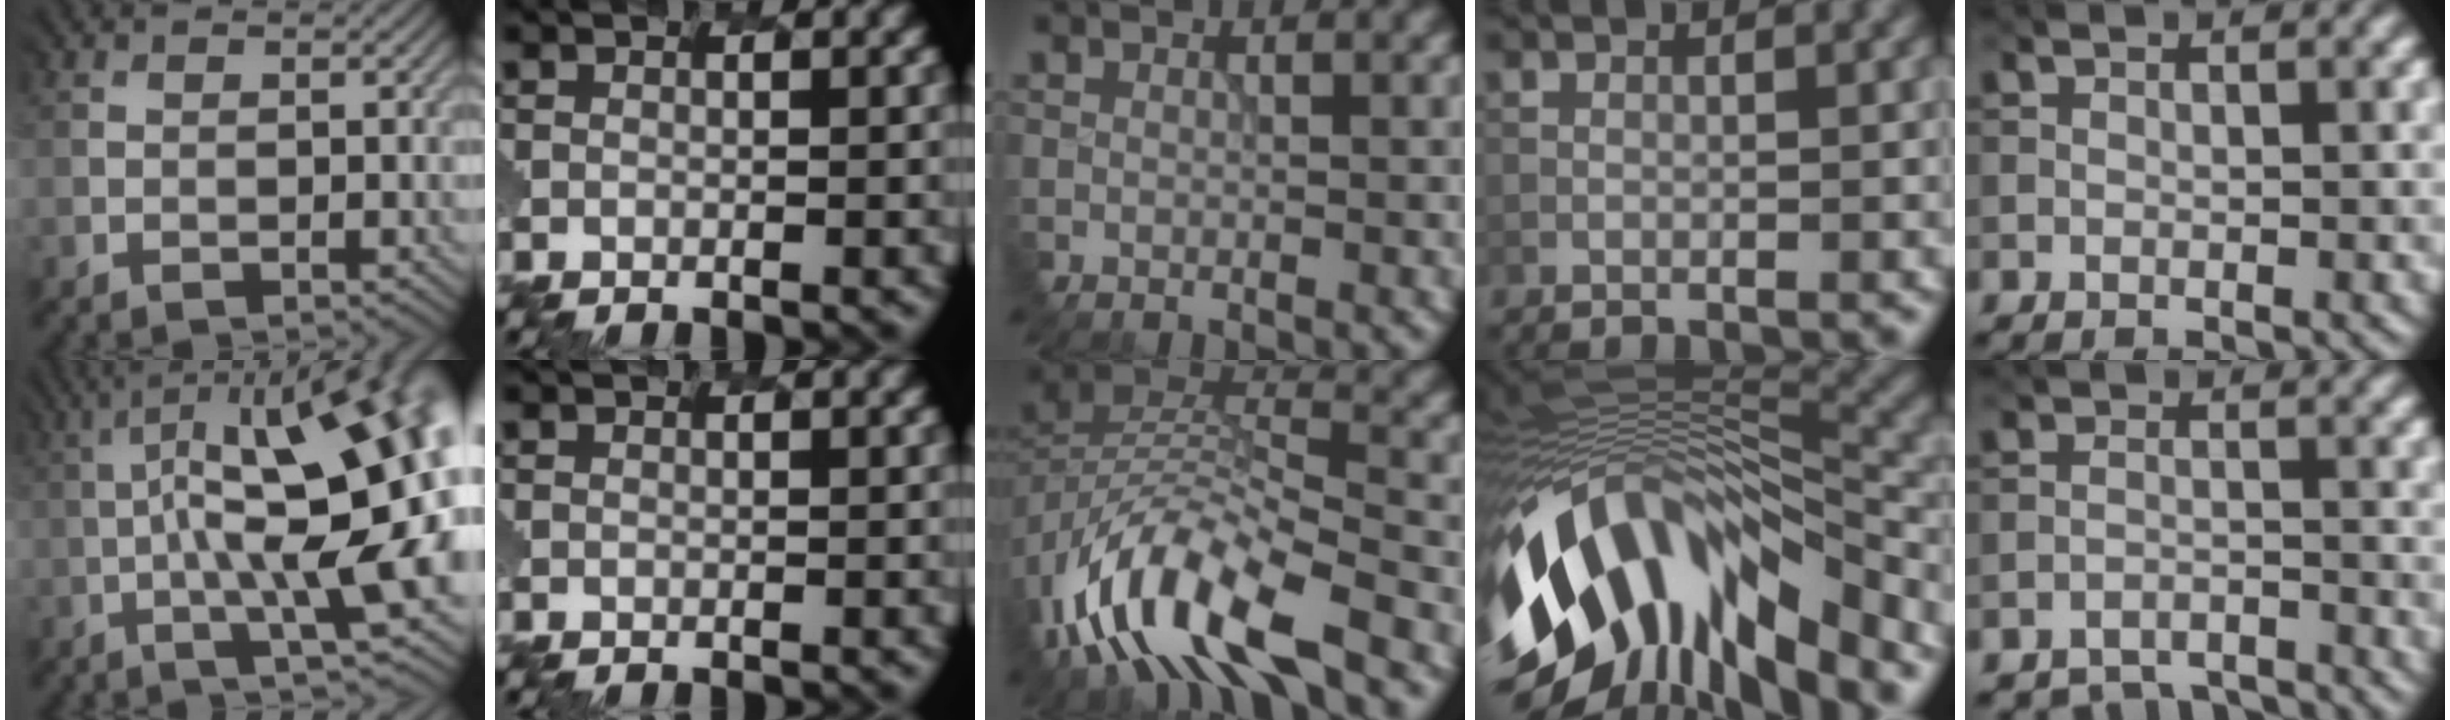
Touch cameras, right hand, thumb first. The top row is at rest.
{"thumb": {"total": 18.8, "force": [-0.4, 5.0, 18.1], "torque": [-0.248, 0.028, -0.007]}, "middle": {"total": 10.4, "force": [-6.2, 4.3, 7.3], "torque": [-0.139, 0.000, -0.124]}, "ring": {"total": 14.9, "force": [-6.7, 6.8, 11.4], "torque": [-0.221, 0.015, -0.115]}, "little": {"total": 4.8, "force": [-4.6, 1.1, 0.6], "torque": [-0.007, -0.006, -0.079]}}